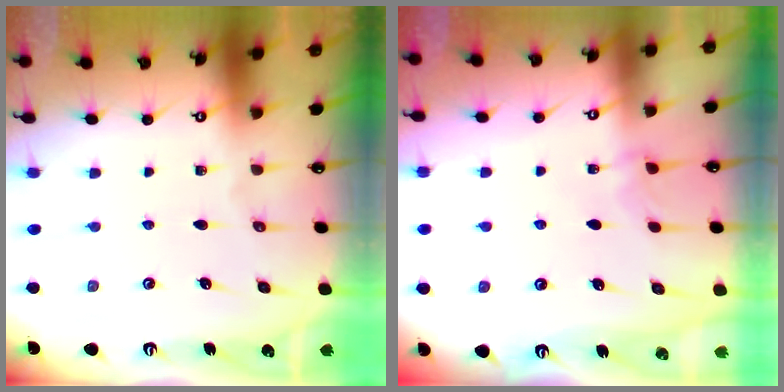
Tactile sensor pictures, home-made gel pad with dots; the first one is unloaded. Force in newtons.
{"total": 2.6, "press": 2.6, "slide": 0.3}